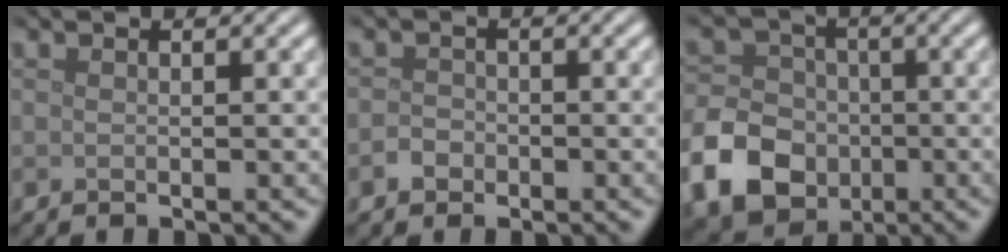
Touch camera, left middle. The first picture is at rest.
{"total": 1.3, "force": [-0.6, 1.1, 0.4], "torque": [-0.001, 0.002, -0.014]}
{"total": 9.0, "force": [-3.5, 7.0, 4.3], "torque": [-0.092, -0.017, -0.084]}